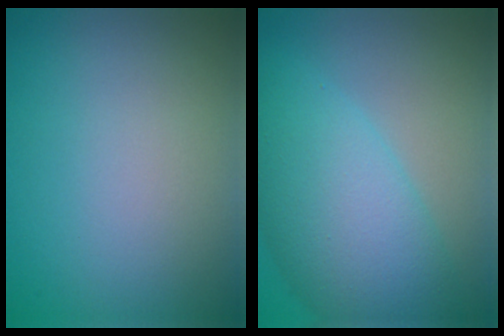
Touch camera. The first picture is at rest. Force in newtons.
{"total": 9.1, "press": 9.1, "slide": 0.3}